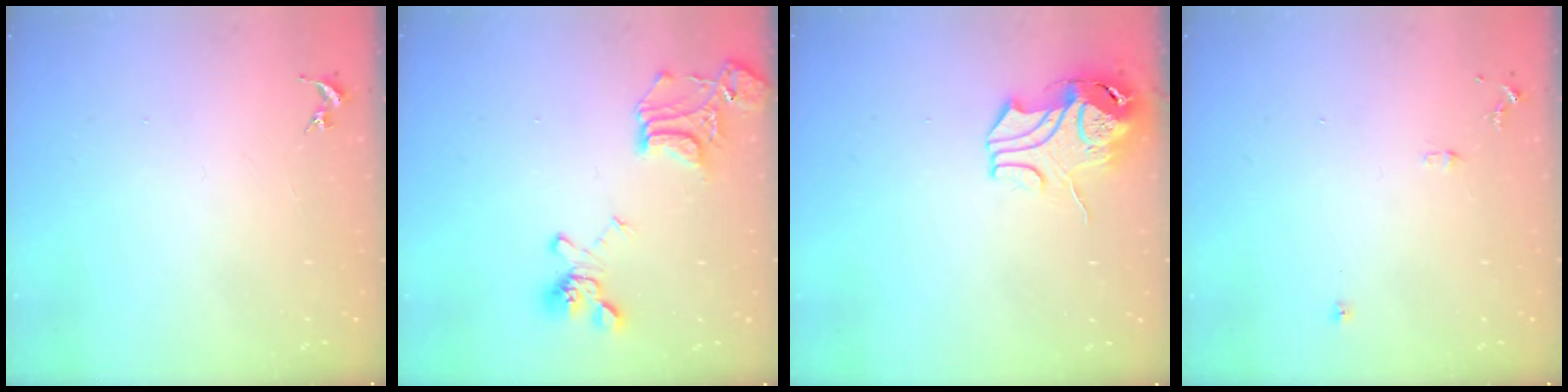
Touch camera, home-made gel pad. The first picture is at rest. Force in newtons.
{"total": 18.3, "press": 18.2, "slide": 1.7}
{"total": 10.8, "press": 10.7, "slide": 1.3}
{"total": 6.1, "press": 6.1, "slide": 0.7}